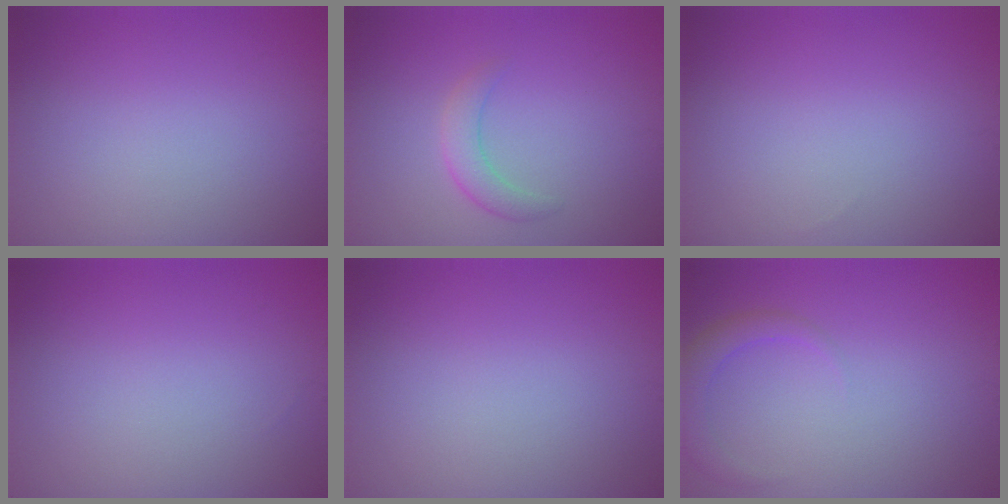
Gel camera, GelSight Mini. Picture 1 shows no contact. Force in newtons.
{"total": 2.2, "press": 2.2, "slide": 0.2}
{"total": 0.0}
{"total": 0.0}
{"total": 0.0}
{"total": 2.1, "press": 2.1, "slide": 0.2}